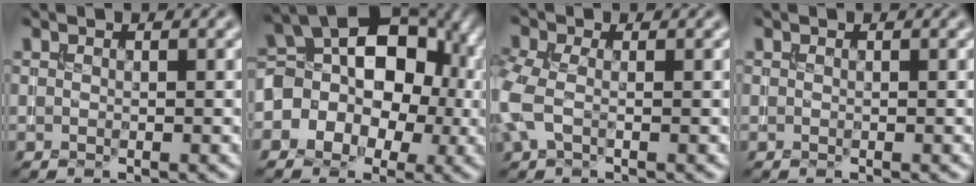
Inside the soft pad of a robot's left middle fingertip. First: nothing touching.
{"total": 7.8, "force": [-0.2, 5.9, 5.0], "torque": [-0.062, 0.018, -0.028]}
{"total": 3.6, "force": [-0.6, 2.1, 2.8], "torque": [-0.088, 0.002, -0.023]}
{"total": 0.0}